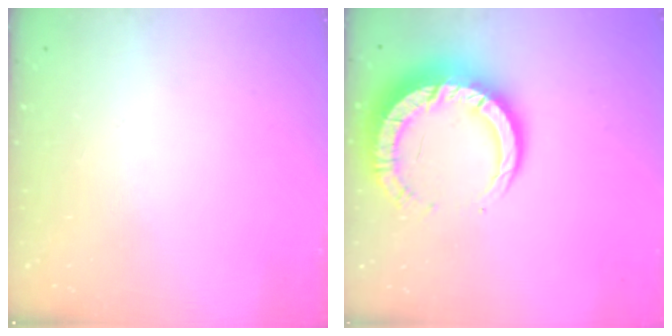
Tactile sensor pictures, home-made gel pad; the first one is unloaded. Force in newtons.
{"total": 13.3, "press": 13.2, "slide": 1.3}